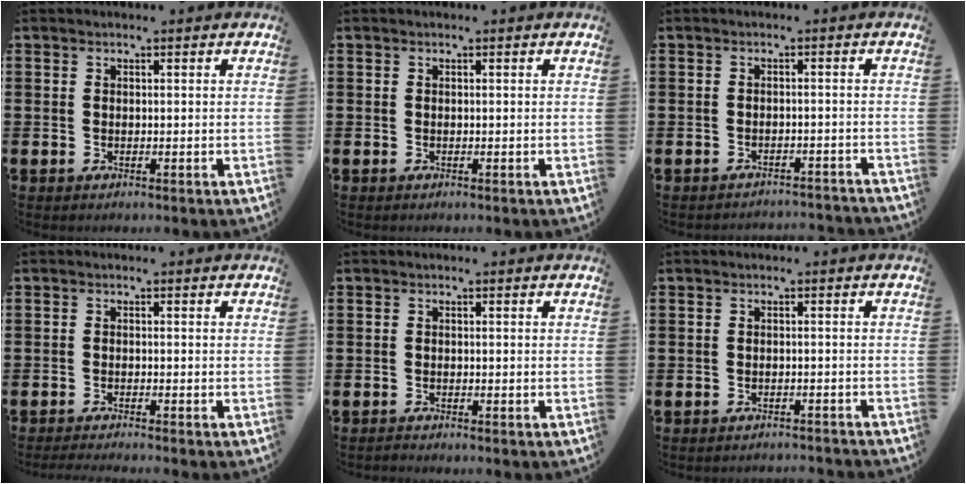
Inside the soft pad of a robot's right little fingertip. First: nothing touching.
{"total": 0.0}
{"total": 1.5, "force": [-1.5, -0.1, 0.0], "torque": [-0.003, 0.005, -0.033]}
{"total": 1.1, "force": [-1.0, -0.1, 0.4], "torque": [-0.006, -0.002, -0.019]}
{"total": 0.5, "force": [-0.5, 0.0, 0.0], "torque": [-0.001, -0.002, -0.011]}
{"total": 1.1, "force": [-1.1, -0.1, 0.0], "torque": [-0.002, 0.002, -0.023]}